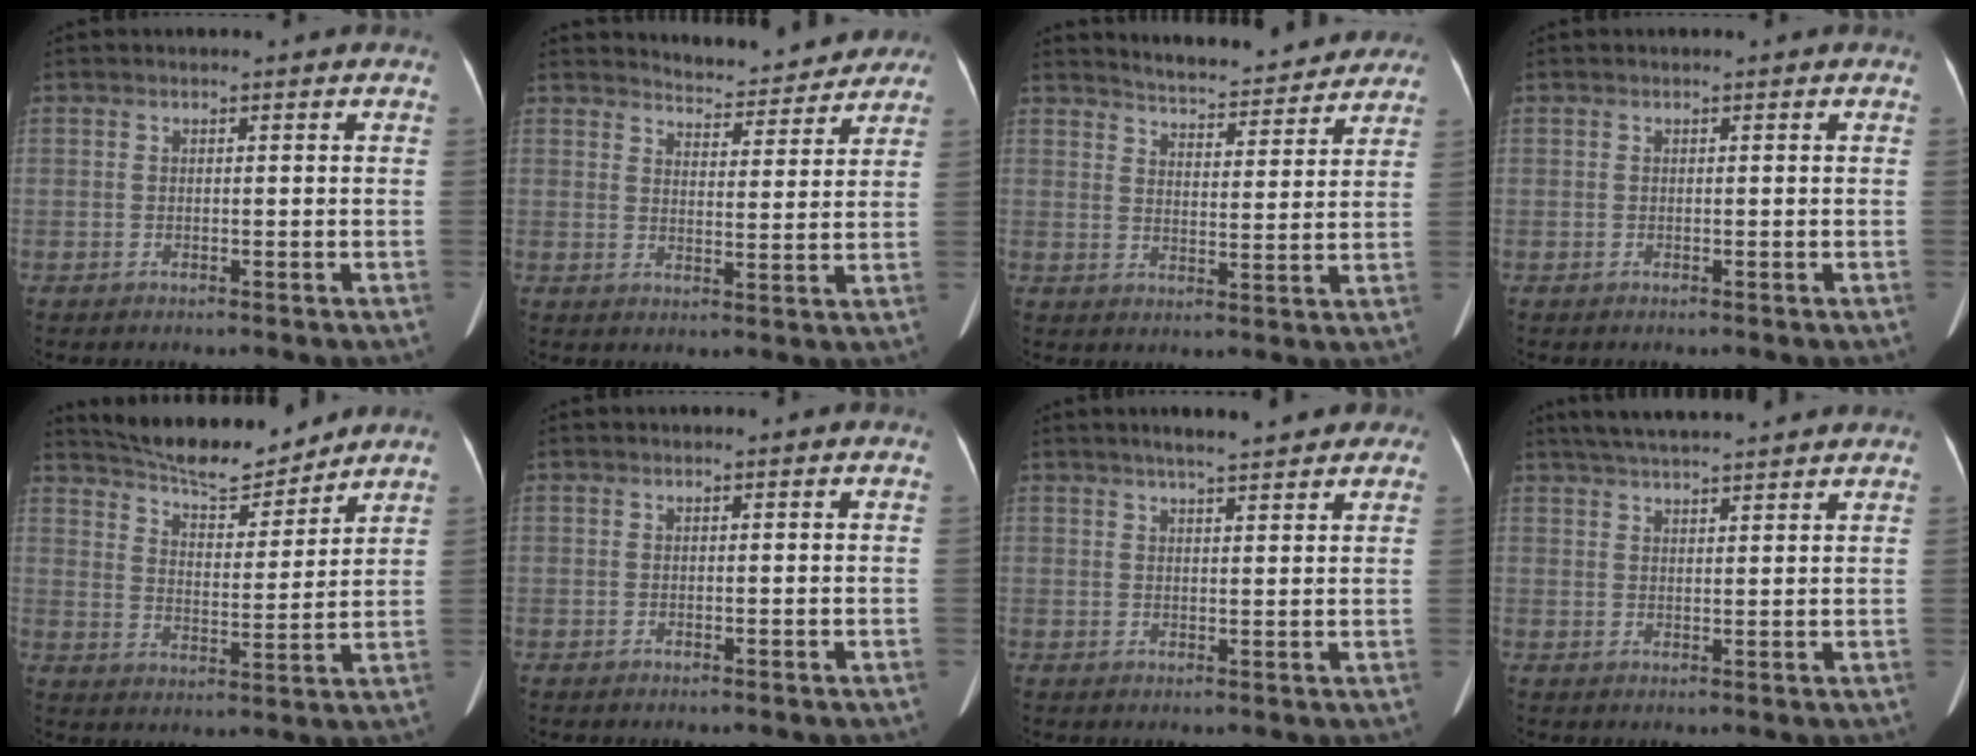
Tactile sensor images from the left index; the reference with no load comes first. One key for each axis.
{"total": 9.2, "fx": 8.9, "fy": 1.8, "fz": 1.1, "tx": -0.008, "ty": 0.000, "tz": 0.109}
{"total": 12.9, "fx": 12.3, "fy": 2.1, "fz": 3.4, "tx": -0.038, "ty": -0.005, "tz": 0.159}
{"total": 0.0}
{"total": 12.4, "fx": 11.5, "fy": 1.9, "fz": 4.1, "tx": -0.072, "ty": 0.001, "tz": 0.188}
{"total": 0.0}
{"total": 7.7, "fx": 6.3, "fy": 1.2, "fz": 4.3, "tx": -0.051, "ty": 0.020, "tz": 0.079}
{"total": 10.9, "fx": 9.7, "fy": 0.7, "fz": 4.9, "tx": -0.080, "ty": 0.033, "tz": 0.141}